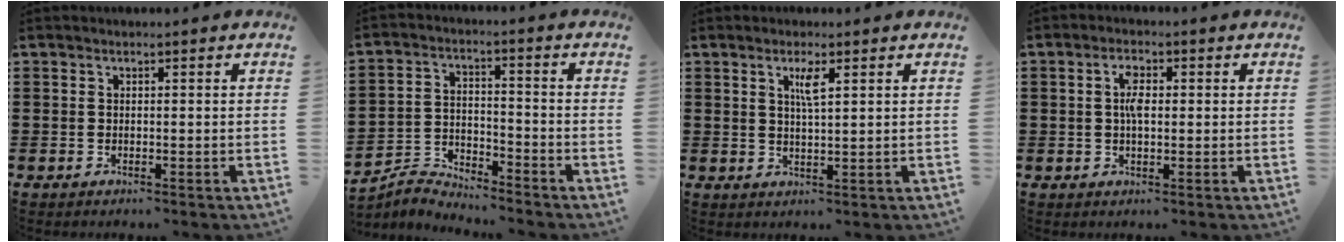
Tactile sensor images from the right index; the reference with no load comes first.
{"total": 4.2, "force": [-4.1, 0.5, -0.3], "torque": [-0.011, 0.003, -0.091]}
{"total": 2.6, "force": [1.2, 0.3, 2.3], "torque": [-0.041, -0.002, 0.017]}
{"total": 3.4, "force": [0.4, 1.4, 3.1], "torque": [-0.063, 0.007, 0.004]}